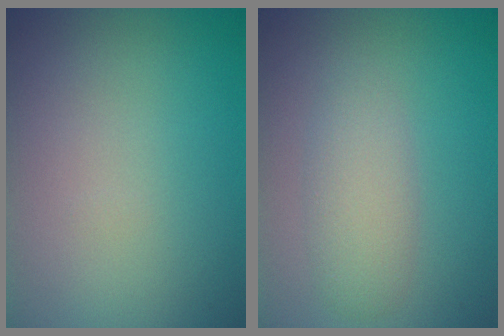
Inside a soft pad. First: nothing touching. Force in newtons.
{"total": 2.9, "press": 2.9, "slide": 0.0}